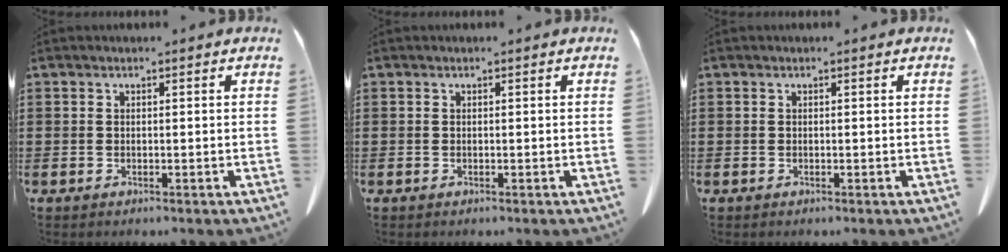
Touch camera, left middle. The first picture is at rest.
{"total": 0.0}
{"total": 0.0}